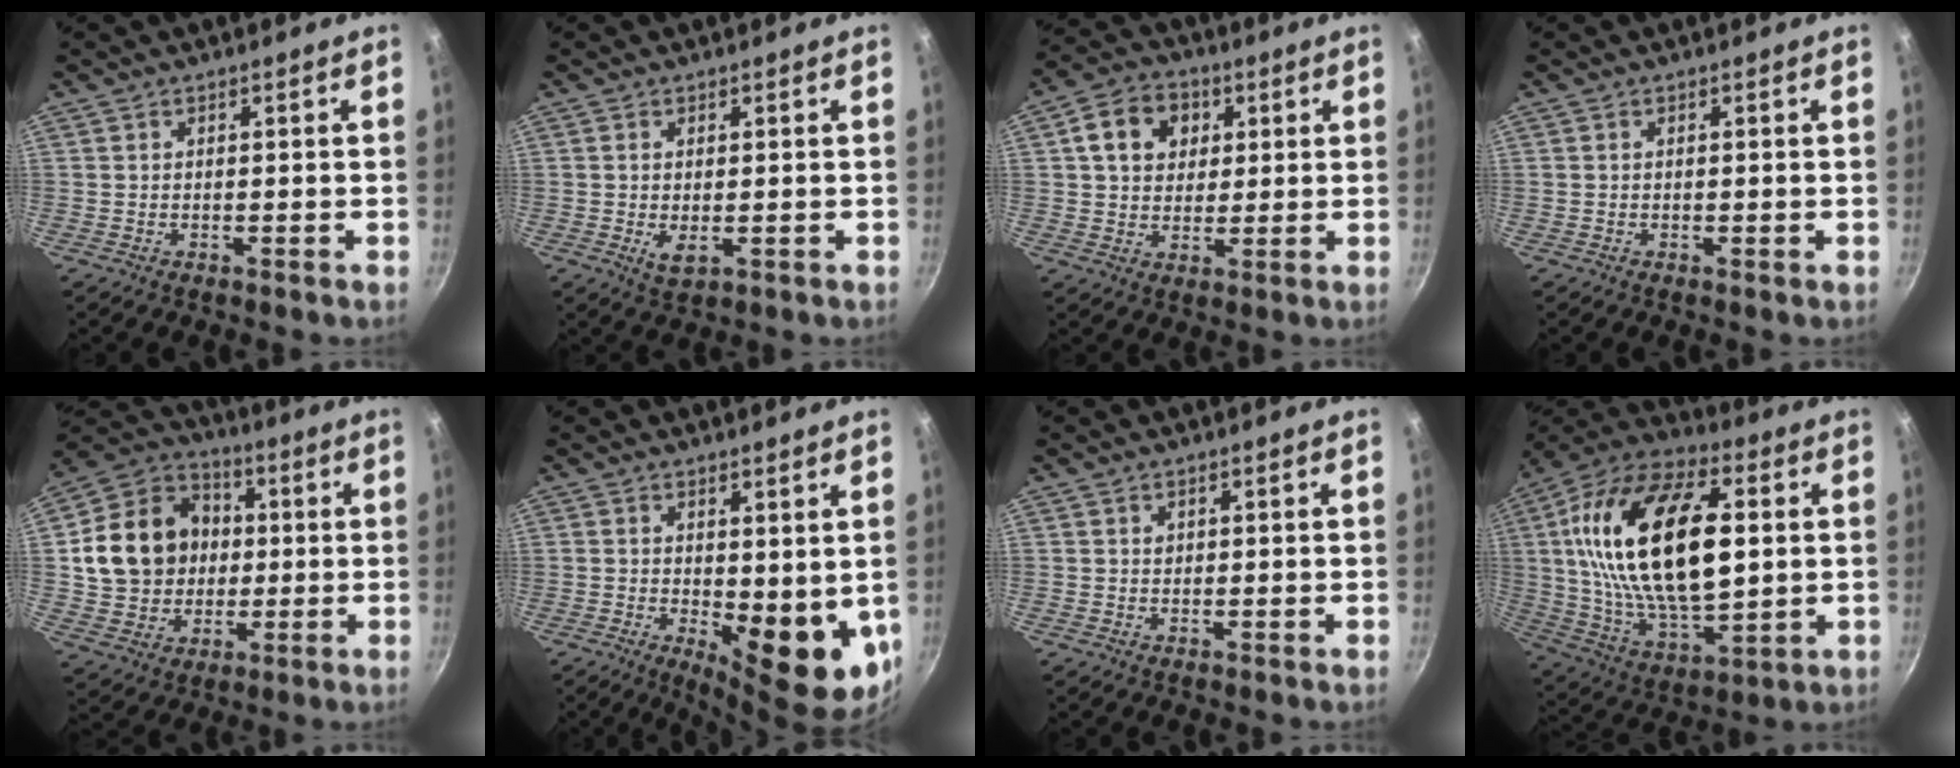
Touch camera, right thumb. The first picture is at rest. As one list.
[{"total": 3.0, "force": [-0.4, 1.5, 2.5], "torque": [-0.046, -0.011, 0.000]}, {"total": 10.2, "force": [3.1, 8.1, 5.4], "torque": [-0.070, 0.007, 0.042]}, {"total": 0.0}, {"total": 18.3, "force": [1.4, 15.5, 9.6], "torque": [-0.140, 0.025, 0.027]}, {"total": 11.5, "force": [-0.4, 5.1, 10.3], "torque": [-0.119, -0.018, 0.007]}, {"total": 0.7, "force": [0.4, 0.5, 0.2], "torque": [-0.001, -0.001, 0.006]}, {"total": 30.4, "force": [4.5, 16.2, 25.4], "torque": [-0.459, 0.005, 0.078]}]